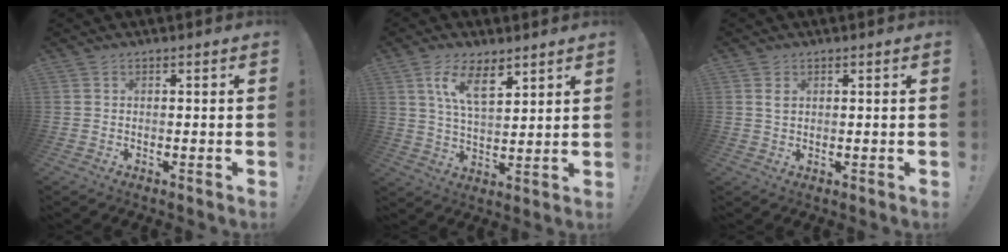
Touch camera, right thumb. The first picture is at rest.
{"total": 10.6, "force": [6.2, 4.4, 7.4], "torque": [-0.125, -0.024, 0.112]}
{"total": 1.8, "force": [0.7, 1.2, 1.0], "torque": [-0.015, -0.001, 0.011]}